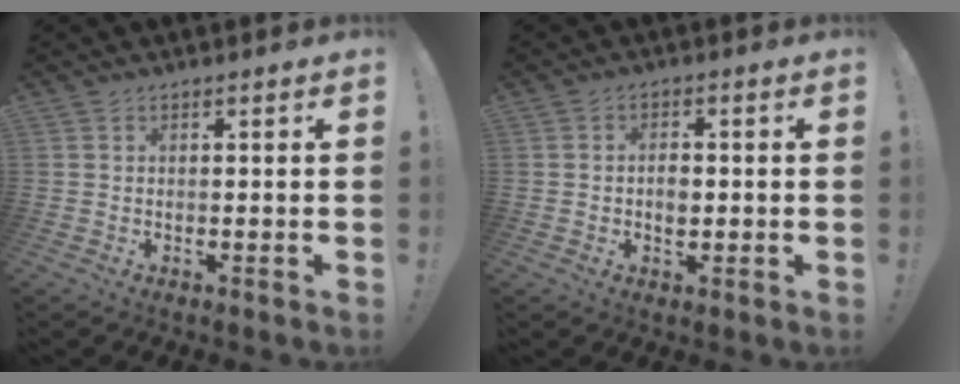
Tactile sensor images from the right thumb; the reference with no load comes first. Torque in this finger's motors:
{"motor_torque": [-0.34, 0.01, 0.02, 0.16, -0.07]}